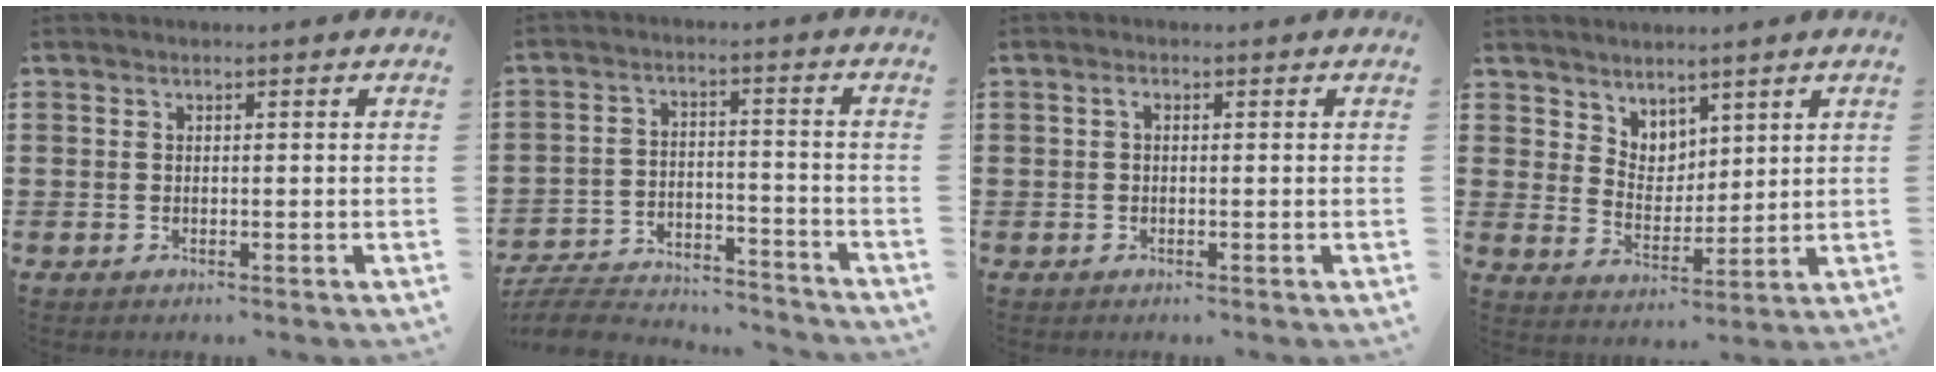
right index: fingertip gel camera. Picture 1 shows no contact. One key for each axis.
{"total": 5.6, "fx": -5.4, "fy": 0.8, "fz": 1.3, "tx": -0.038, "ty": 0.000, "tz": -0.111}
{"total": 0.9, "fx": -0.2, "fy": 0.4, "fz": 0.8, "tx": -0.016, "ty": 0.001, "tz": -0.004}
{"total": 4.5, "fx": 3.8, "fy": 2.5, "fz": -0.2, "tx": -0.016, "ty": -0.010, "tz": 0.072}